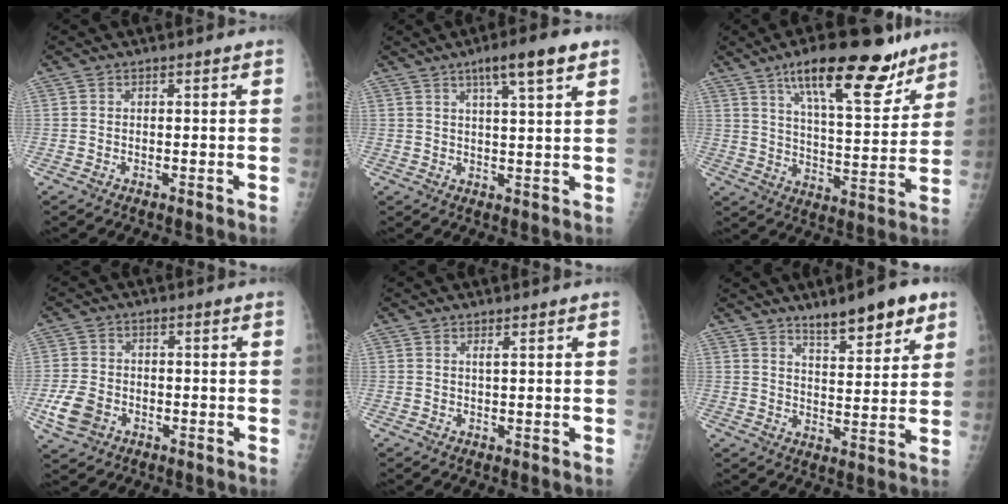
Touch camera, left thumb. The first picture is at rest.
{"total": 8.4, "force": [4.7, 1.2, 6.8], "torque": [-0.103, -0.012, 0.073]}
{"total": 19.7, "force": [12.7, 6.2, 13.6], "torque": [-0.174, -0.058, 0.204]}
{"total": 6.2, "force": [-2.2, 4.8, 3.3], "torque": [-0.065, 0.009, -0.038]}
{"total": 0.8, "force": [0.5, 0.0, 0.6], "torque": [-0.010, -0.003, 0.010]}
{"total": 10.7, "force": [7.4, 3.1, 7.1], "torque": [-0.080, -0.039, 0.113]}